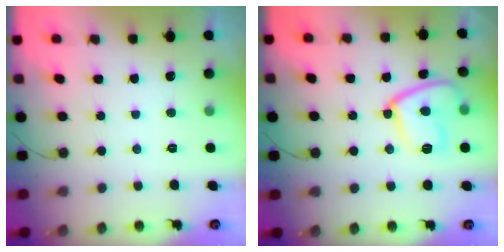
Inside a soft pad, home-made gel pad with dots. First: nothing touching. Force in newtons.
{"total": 12.2, "press": 12.2, "slide": 0.4}